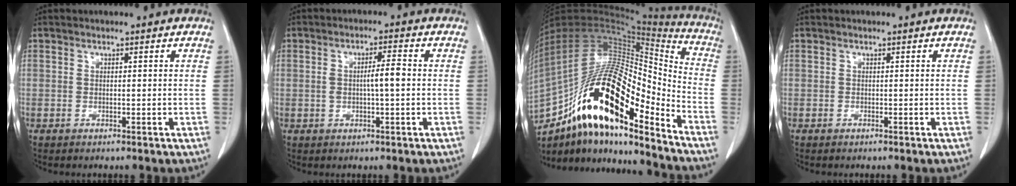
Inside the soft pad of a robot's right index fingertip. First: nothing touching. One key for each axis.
{"total": 3.9, "fx": 0.0, "fy": 0.5, "fz": 3.9, "tx": -0.067, "ty": 0.008, "tz": -0.001}
{"total": 27.4, "fx": -15.5, "fy": 7.3, "fz": 21.4, "tx": -0.396, "ty": 0.002, "tz": -0.266}
{"total": 0.0}